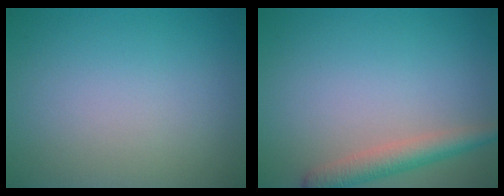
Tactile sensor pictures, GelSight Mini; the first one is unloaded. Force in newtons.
{"total": 3.1, "press": 3.1, "slide": 0.2}